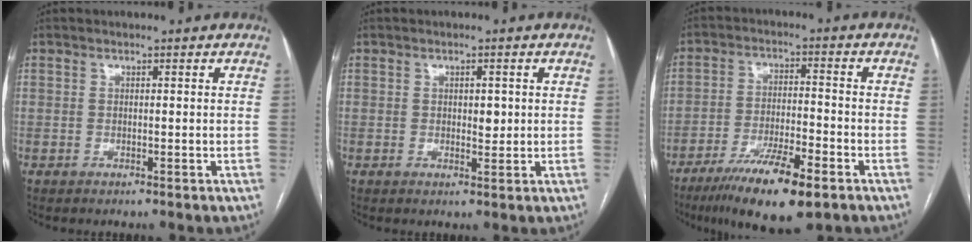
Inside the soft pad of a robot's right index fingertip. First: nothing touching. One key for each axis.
{"total": 2.1, "fx": 0.3, "fy": 1.0, "fz": 1.9, "tx": -0.027, "ty": -0.001, "tz": 0.005}
{"total": 12.4, "fx": -7.8, "fy": 2.1, "fz": 9.3, "tx": -0.164, "ty": -0.023, "tz": -0.130}